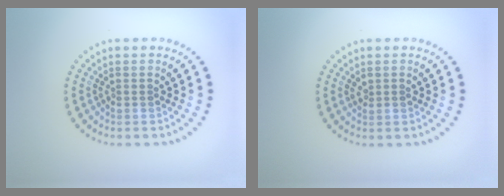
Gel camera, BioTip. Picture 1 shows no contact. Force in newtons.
{"total": 0.8, "press": 0.8, "slide": 0.1}